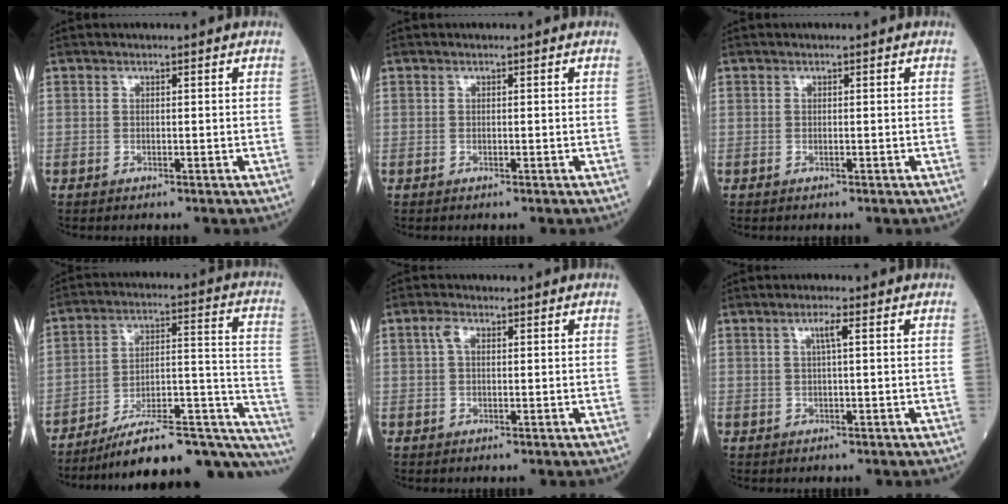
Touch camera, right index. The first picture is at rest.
{"total": 0.0}
{"total": 0.0}
{"total": 24.1, "force": [-20.2, 4.4, 12.3], "torque": [-0.090, 0.051, -0.290]}
{"total": 2.0, "force": [0.6, 1.1, 1.6], "torque": [-0.038, 0.012, 0.014]}
{"total": 2.1, "force": [0.7, -0.1, 2.0], "torque": [-0.039, 0.001, 0.012]}